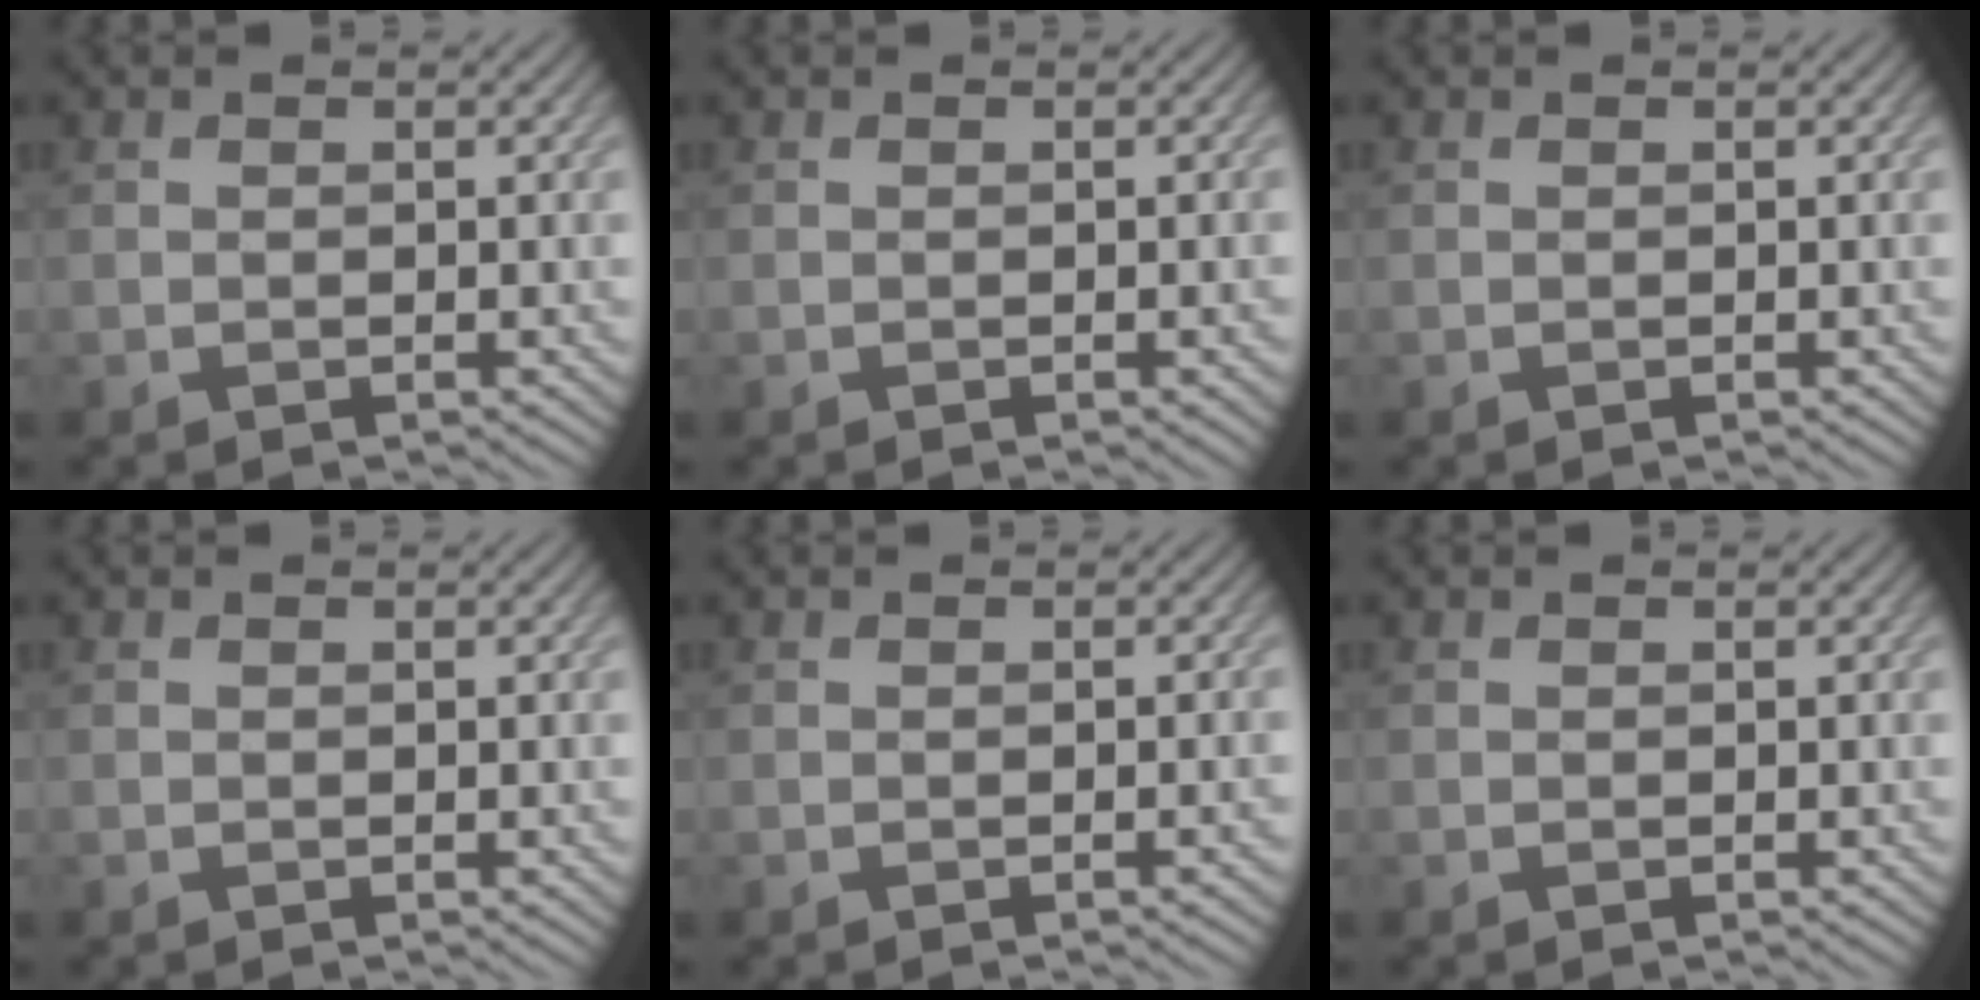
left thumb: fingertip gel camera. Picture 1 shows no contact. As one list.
[{"total": 0.6, "force": [-0.2, 0.1, 0.5], "torque": [-0.008, 0.001, -0.003]}, {"total": 0.0}, {"total": 0.0}, {"total": 0.6, "force": [-0.3, 0.1, 0.5], "torque": [-0.006, 0.003, -0.005]}, {"total": 0.0}]